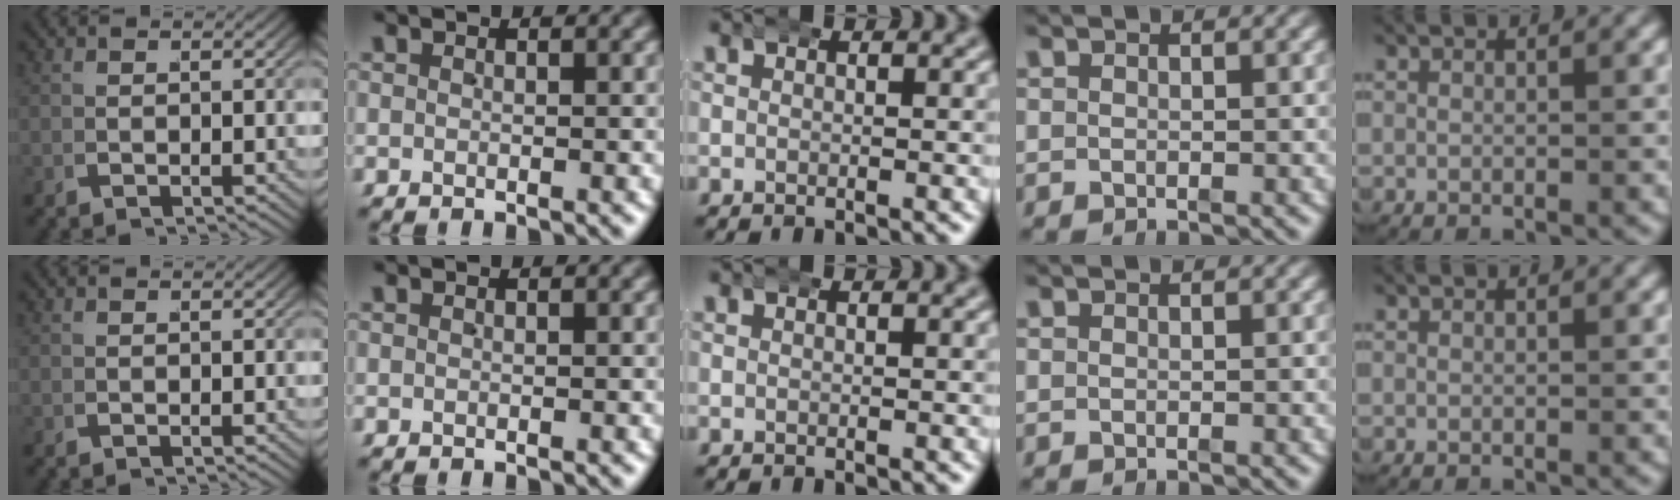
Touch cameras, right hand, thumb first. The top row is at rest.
{}